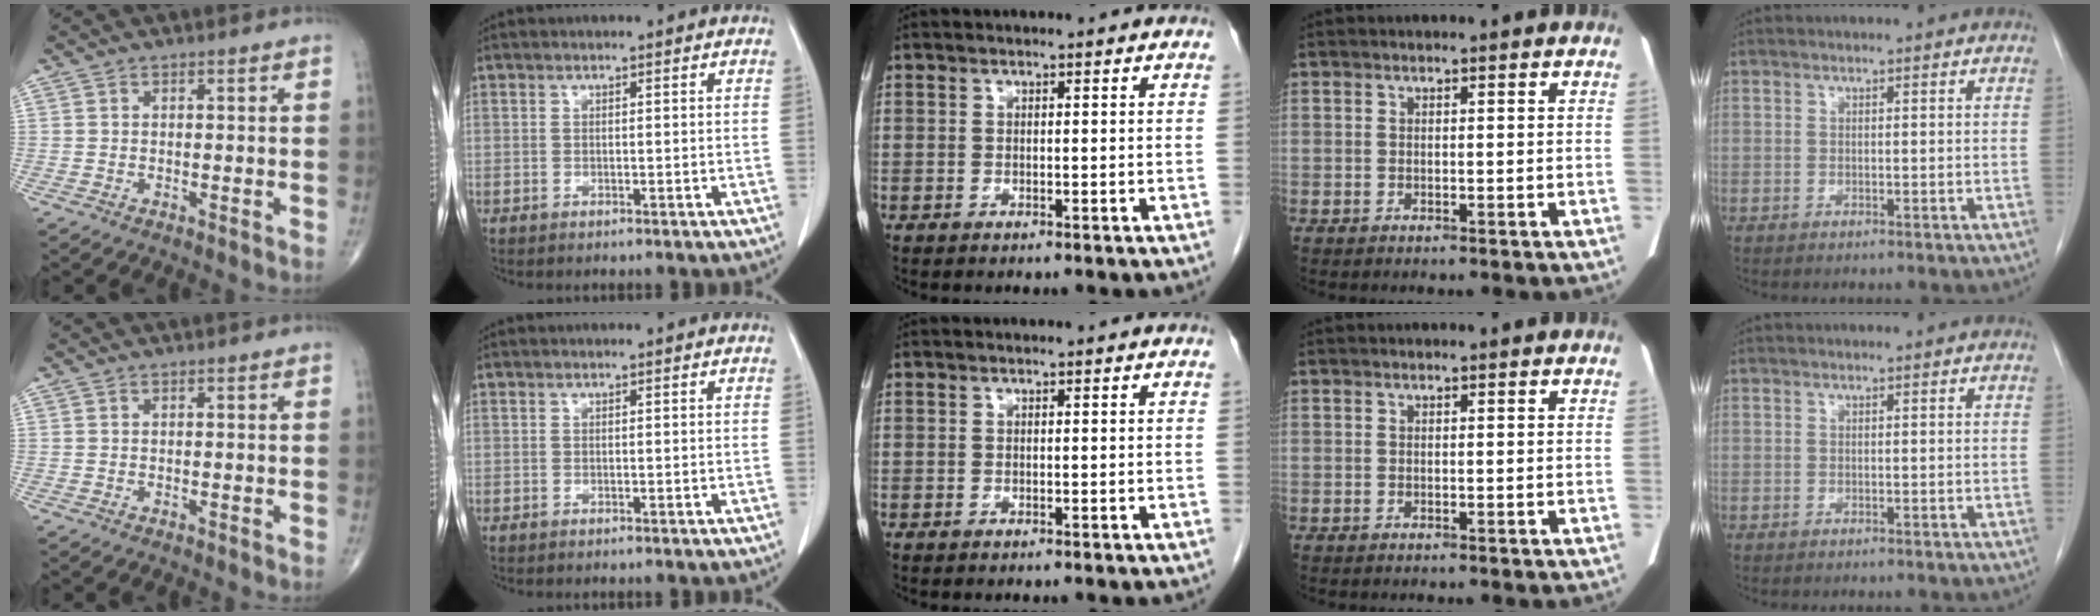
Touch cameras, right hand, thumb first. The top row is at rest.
{}